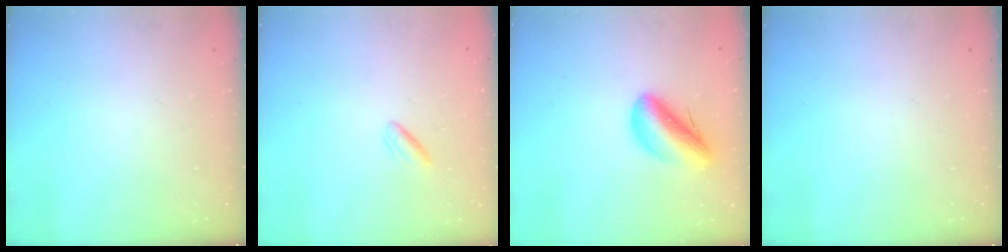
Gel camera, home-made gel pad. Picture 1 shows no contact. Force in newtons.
{"total": 2.0, "press": 1.7, "slide": 1.1}
{"total": 11.5, "press": 11.0, "slide": 3.2}
{"total": 0.0}